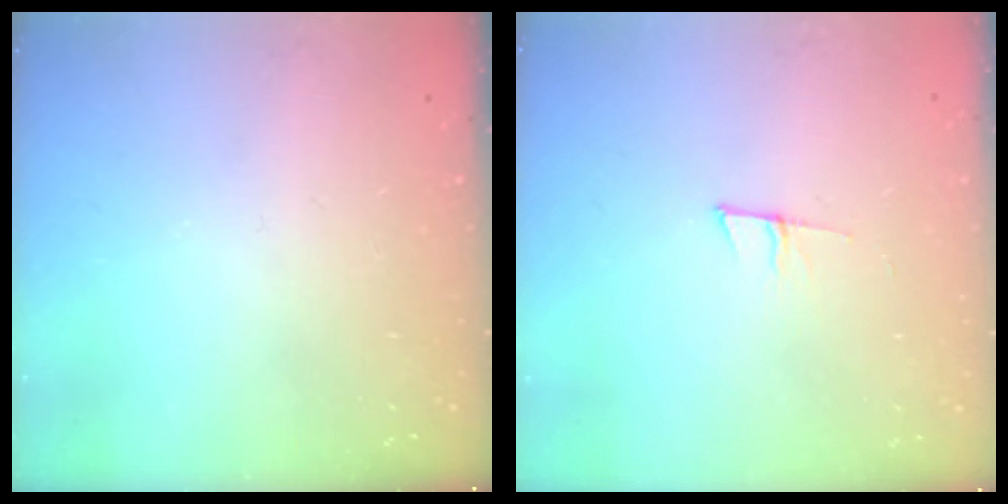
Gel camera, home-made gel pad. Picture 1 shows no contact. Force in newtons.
{"total": 5.6, "press": 5.0, "slide": 2.6}